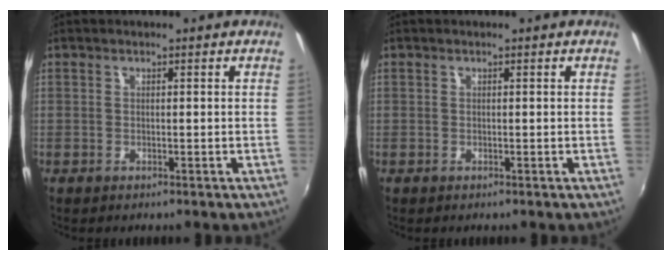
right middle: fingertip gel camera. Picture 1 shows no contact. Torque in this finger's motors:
{"motor_torque": [-0.15, 0.17, -0.03, 0.00]}